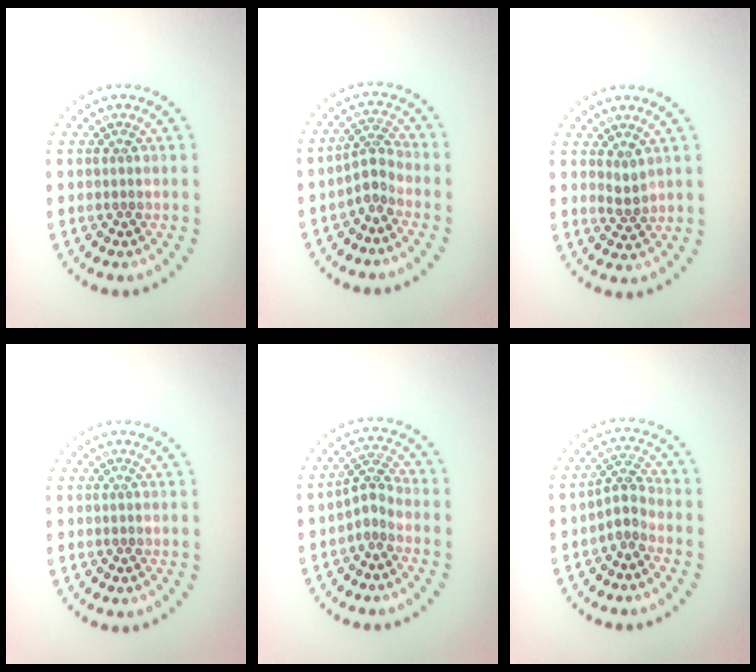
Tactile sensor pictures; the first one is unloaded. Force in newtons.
{"total": 2.2, "press": 1.6, "slide": 1.5}
{"total": 1.2, "press": 1.0, "slide": 0.7}
{"total": 0.0}
{"total": 2.1, "press": 1.5, "slide": 1.4}
{"total": 2.2, "press": 1.6, "slide": 1.4}